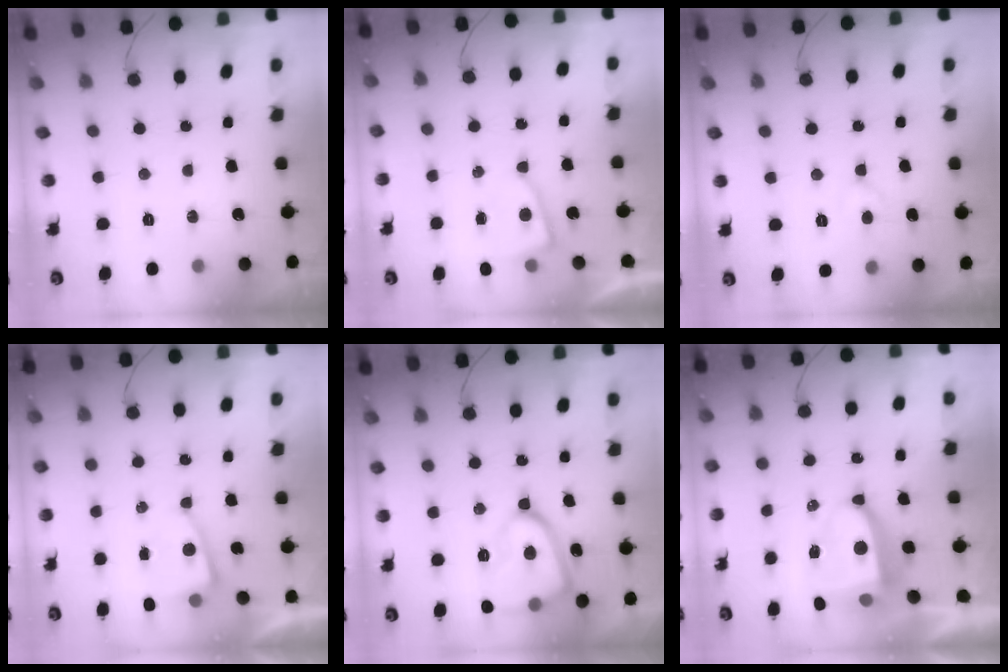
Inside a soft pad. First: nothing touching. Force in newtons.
{"total": 3.0, "press": 3.0, "slide": 0.4}
{"total": 4.0, "press": 3.9, "slide": 0.3}
{"total": 2.7, "press": 2.6, "slide": 0.3}
{"total": 15.8, "press": 15.7, "slide": 1.3}
{"total": 9.0, "press": 8.9, "slide": 1.1}